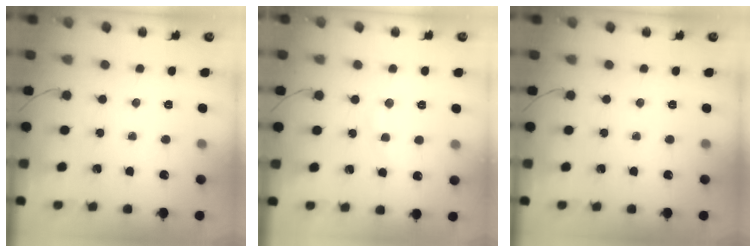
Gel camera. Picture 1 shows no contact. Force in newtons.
{"total": 5.5, "press": 5.3, "slide": 1.6}
{"total": 0.0}